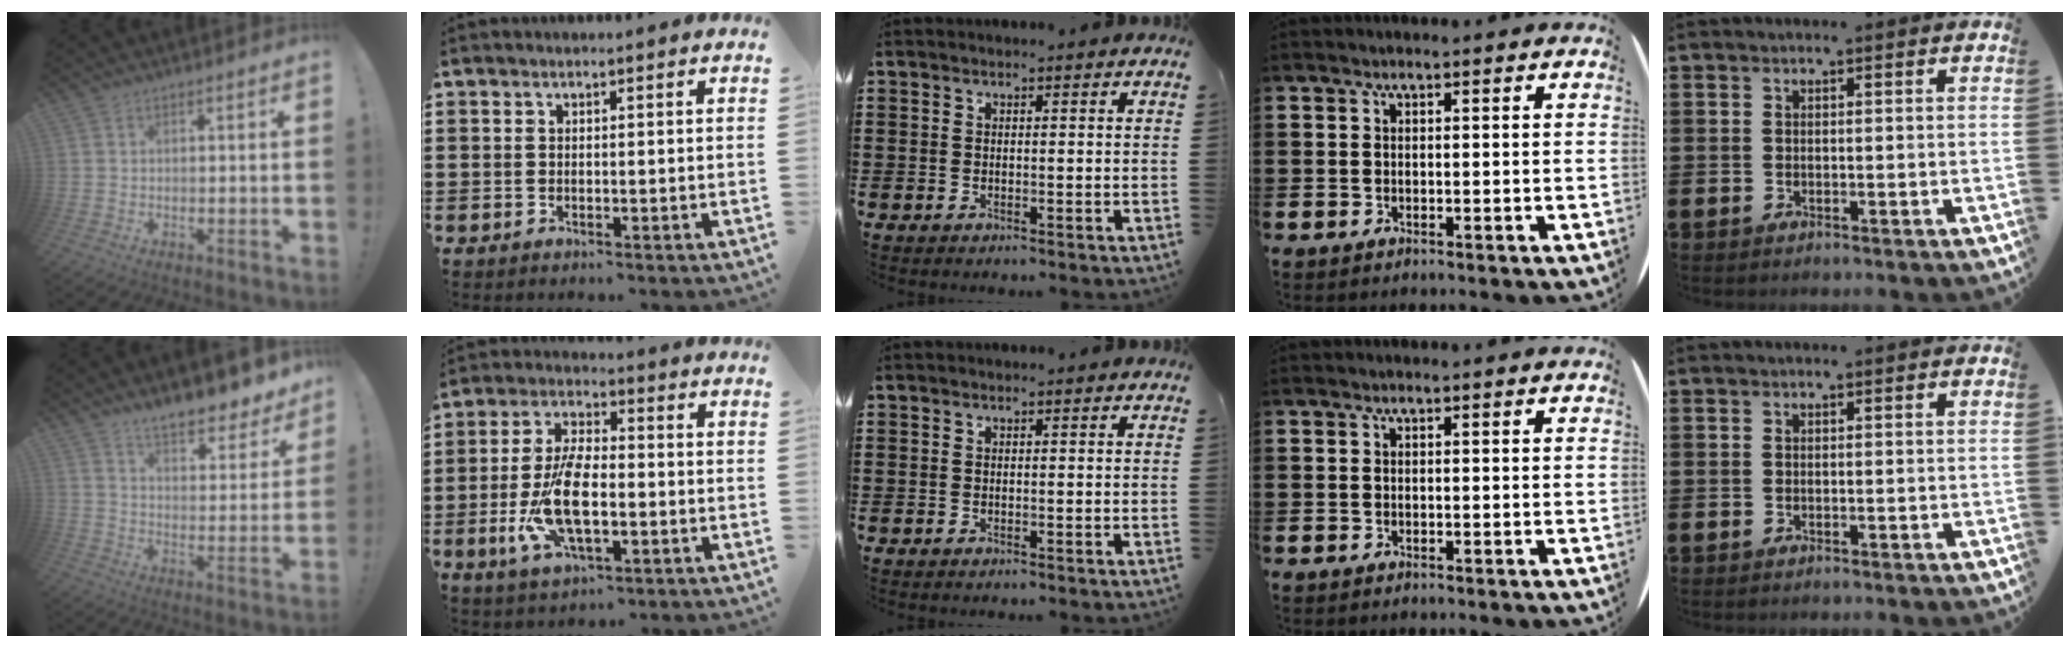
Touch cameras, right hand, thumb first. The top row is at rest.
{"thumb": {"total": 9.9, "force": [8.9, 2.1, 3.7], "torque": [-0.057, -0.078, 0.156]}, "index": {"total": 10.5, "force": [-2.3, 4.4, 9.2], "torque": [-0.203, -0.010, -0.043]}}